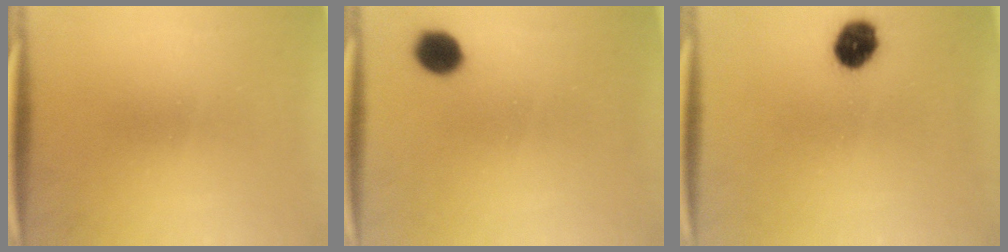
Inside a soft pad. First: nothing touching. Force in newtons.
{"total": 5.5}
{"total": 7.0}